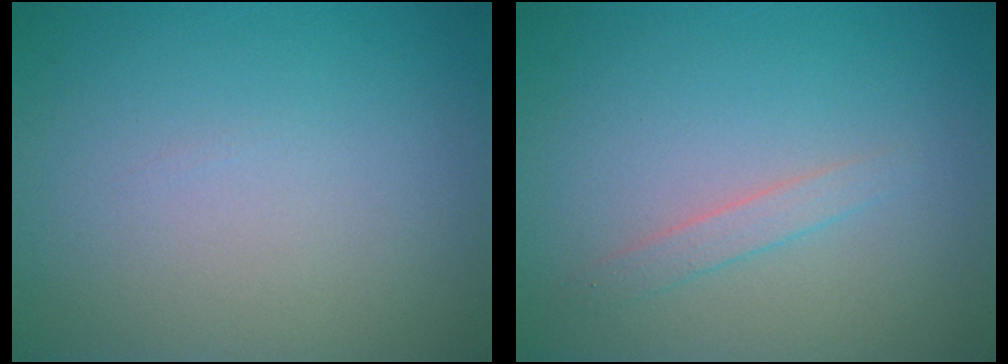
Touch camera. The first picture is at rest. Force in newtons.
{"total": 1.3, "press": 1.3, "slide": 0.0}